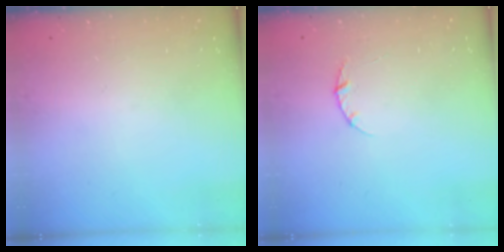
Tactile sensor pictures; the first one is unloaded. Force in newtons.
{"total": 2.8, "press": 2.8, "slide": 0.4}